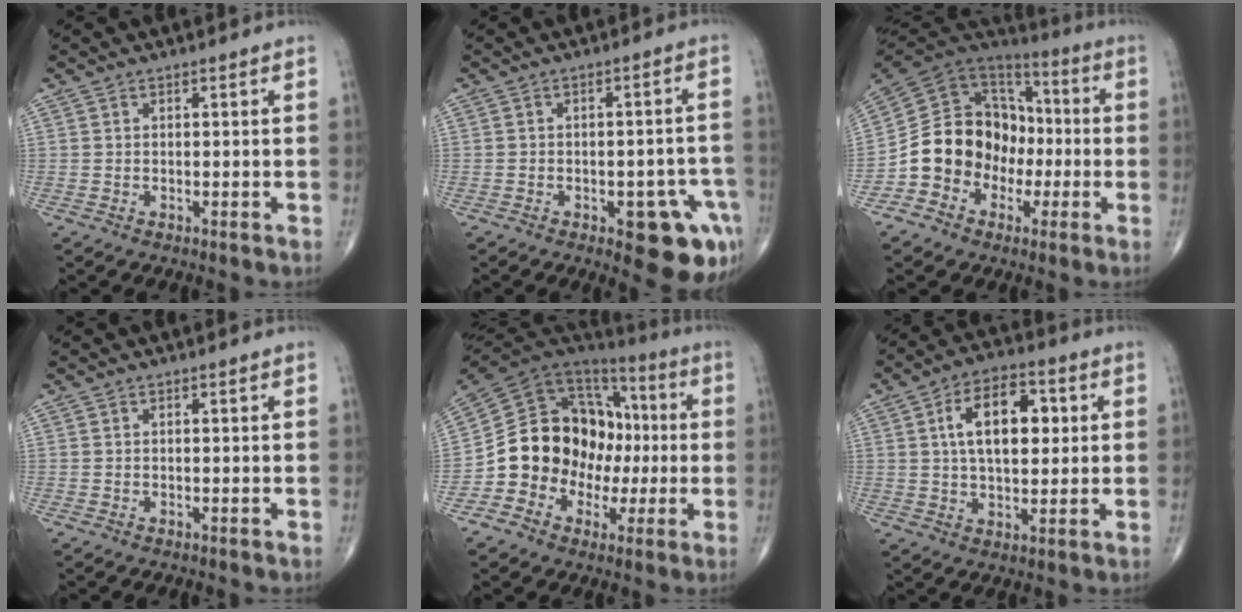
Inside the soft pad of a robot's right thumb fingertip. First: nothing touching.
{"total": 11.4, "force": [-5.1, 4.7, 9.0], "torque": [-0.073, 0.024, -0.055]}
{"total": 16.4, "force": [-4.2, 13.9, 7.6], "torque": [-0.091, 0.073, -0.076]}
{"total": 0.0}
{"total": 19.3, "force": [-2.4, 15.8, 10.9], "torque": [-0.140, 0.063, -0.036]}
{"total": 12.9, "force": [2.7, 7.1, 10.4], "torque": [-0.150, 0.008, 0.041]}